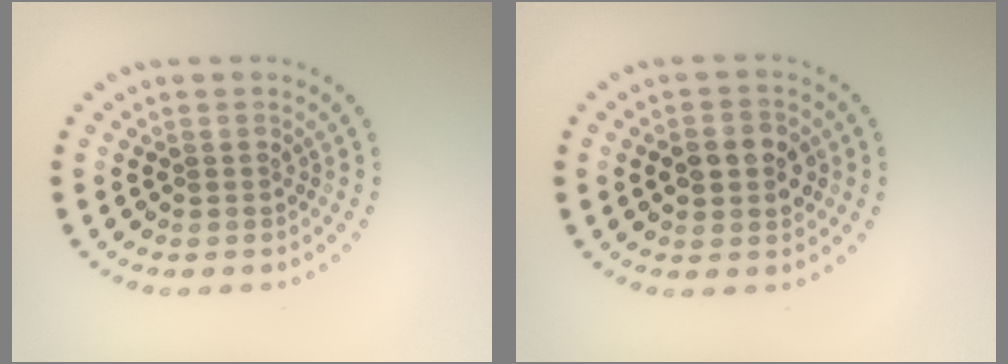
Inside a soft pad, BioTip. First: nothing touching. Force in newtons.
{"total": 3.6, "press": 3.6, "slide": 0.1}